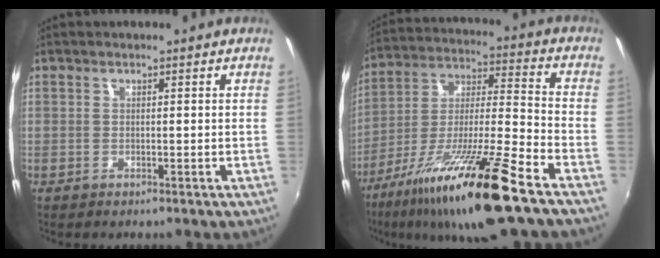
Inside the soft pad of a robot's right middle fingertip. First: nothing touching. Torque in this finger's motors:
{"motor_torque": [1.17, -0.97, 1.05, 0.21]}